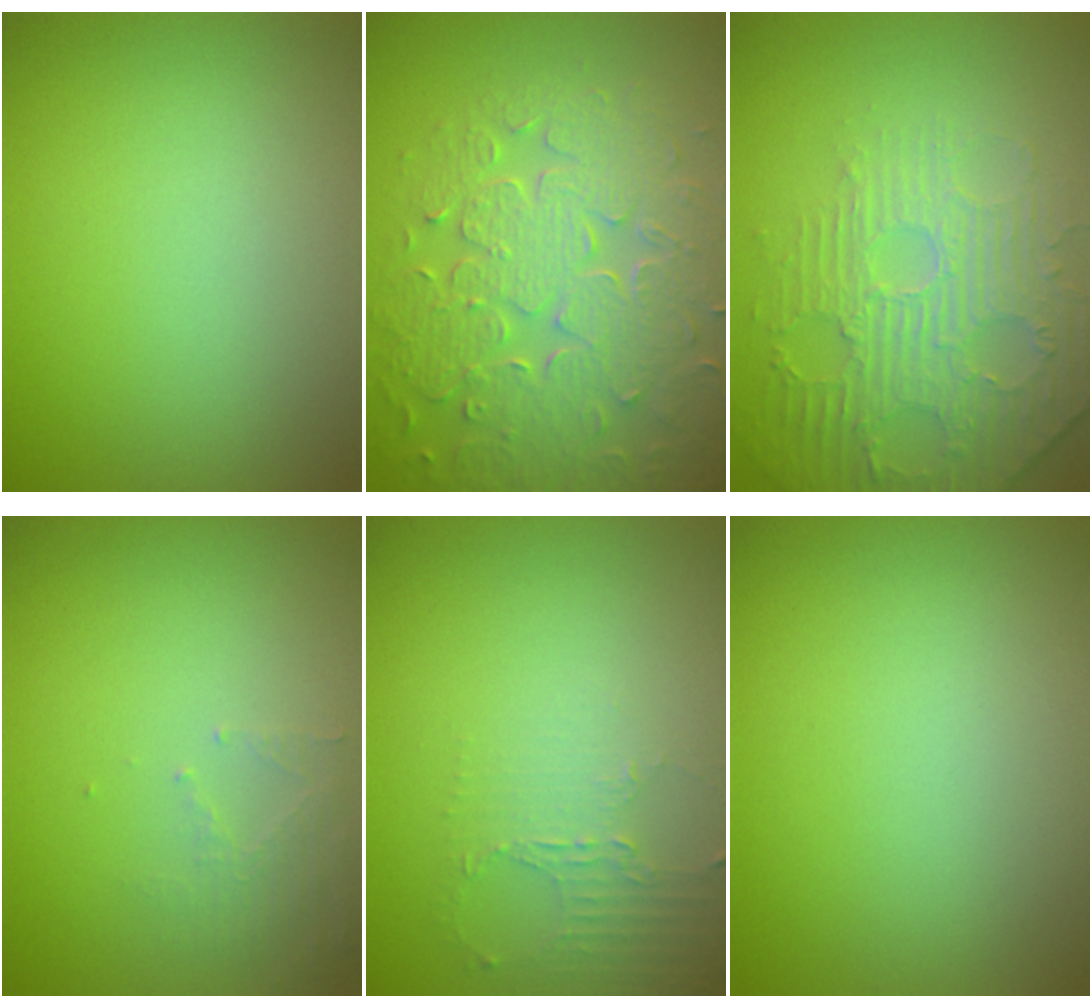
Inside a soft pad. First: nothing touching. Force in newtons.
{"total": 9.0, "press": 6.5, "slide": 6.3}
{"total": 4.4, "press": 4.0, "slide": 1.7}
{"total": 1.7, "press": 1.7, "slide": 0.3}
{"total": 2.3, "press": 1.6, "slide": 1.6}
{"total": 0.0}